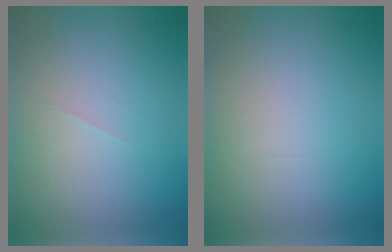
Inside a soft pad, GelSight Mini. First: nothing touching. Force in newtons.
{"total": 0.0}